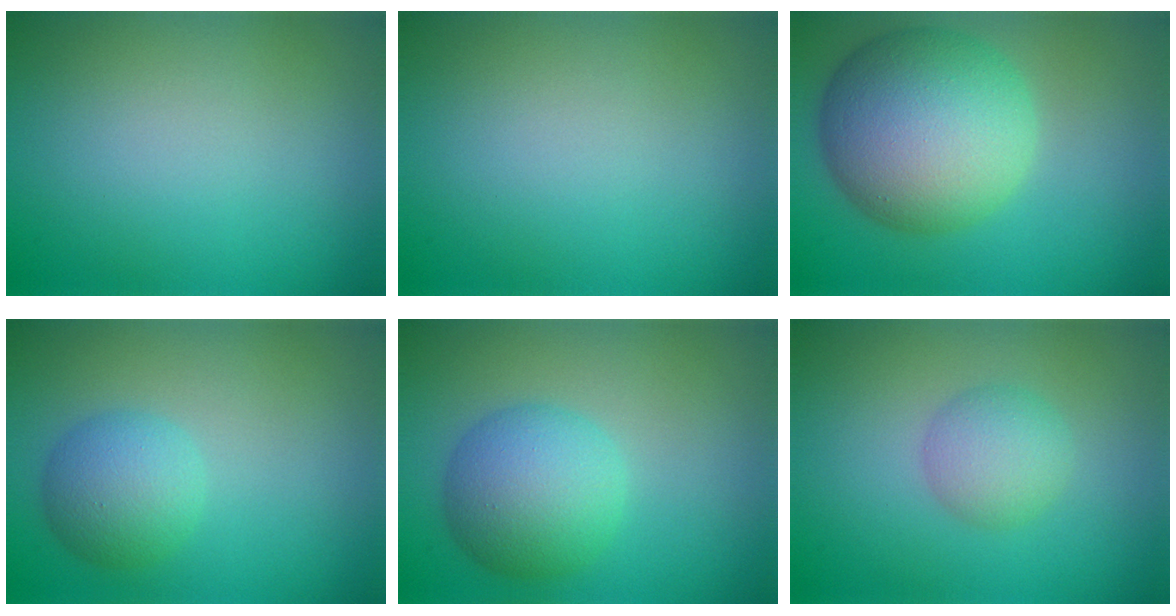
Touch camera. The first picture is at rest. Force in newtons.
{"total": 0.0}
{"total": 11.7, "press": 11.7, "slide": 0.3}
{"total": 3.8, "press": 3.8, "slide": 0.1}
{"total": 6.0, "press": 6.0, "slide": 0.1}
{"total": 2.9, "press": 2.9, "slide": 0.1}